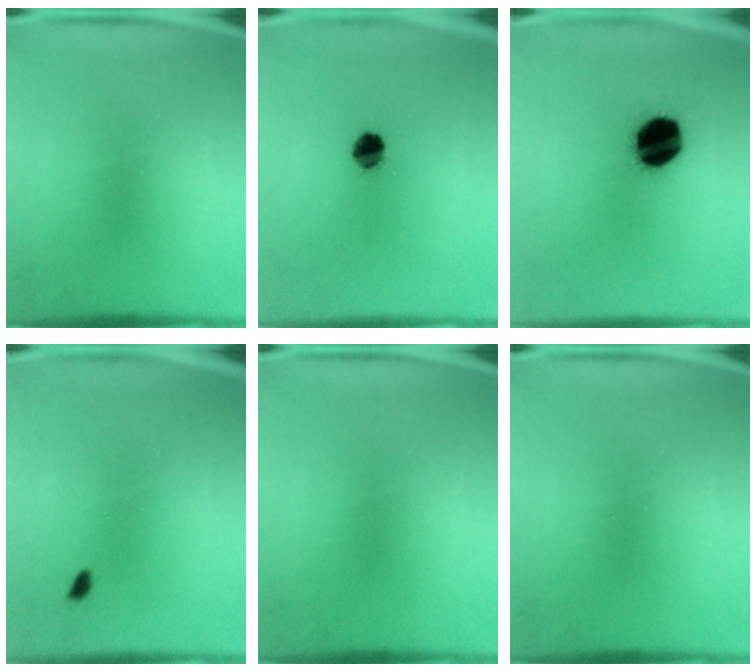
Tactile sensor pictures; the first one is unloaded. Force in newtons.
{"total": 5.0}
{"total": 14.6}
{"total": 0.9}
{"total": 0.0}
{"total": 0.0}